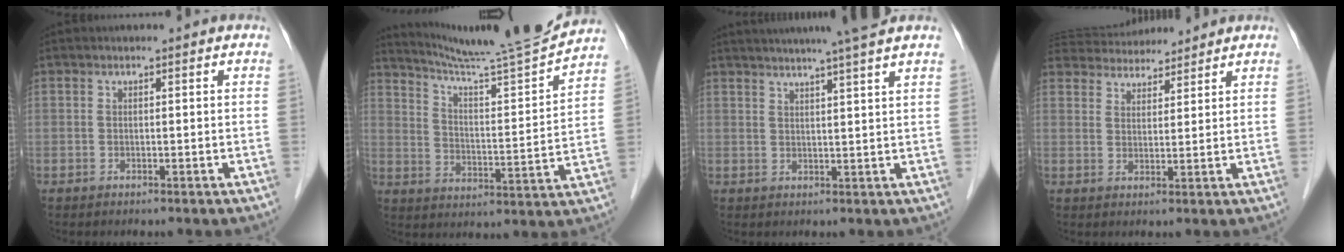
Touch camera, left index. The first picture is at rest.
{"total": 17.1, "force": [16.1, -1.9, 5.4], "torque": [-0.091, -0.036, 0.241]}
{"total": 10.7, "force": [8.8, -1.2, 5.8], "torque": [-0.083, 0.017, 0.106]}
{"total": 9.8, "force": [9.3, 2.5, 2.1], "torque": [-0.029, 0.031, 0.148]}